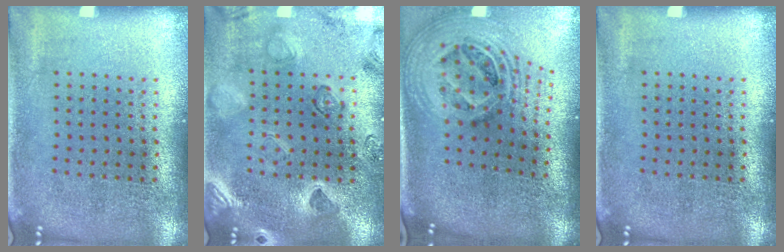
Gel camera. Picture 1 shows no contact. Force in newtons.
{"total": 2.3, "press": 2.3, "slide": 0.6}
{"total": 2.7, "press": 1.9, "slide": 1.9}
{"total": 0.0}